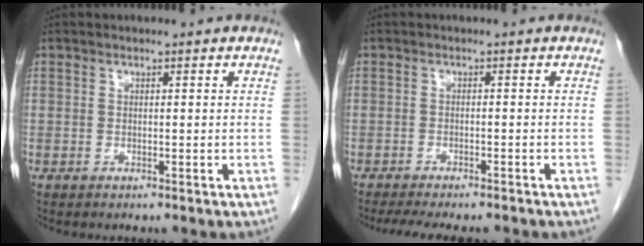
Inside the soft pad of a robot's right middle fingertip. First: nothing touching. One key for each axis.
{"total": 9.4, "fx": -8.2, "fy": 2.1, "fz": 4.2, "tx": -0.062, "ty": -0.009, "tz": -0.111}